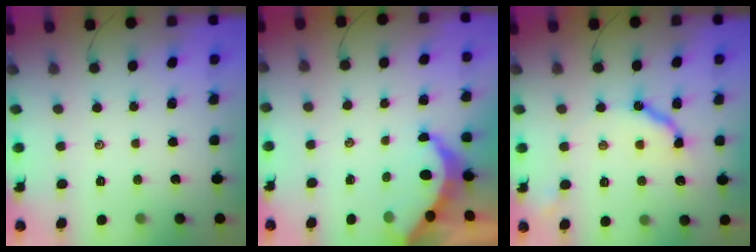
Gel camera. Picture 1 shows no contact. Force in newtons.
{"total": 5.3, "press": 5.3, "slide": 0.4}
{"total": 9.8, "press": 9.7, "slide": 1.1}